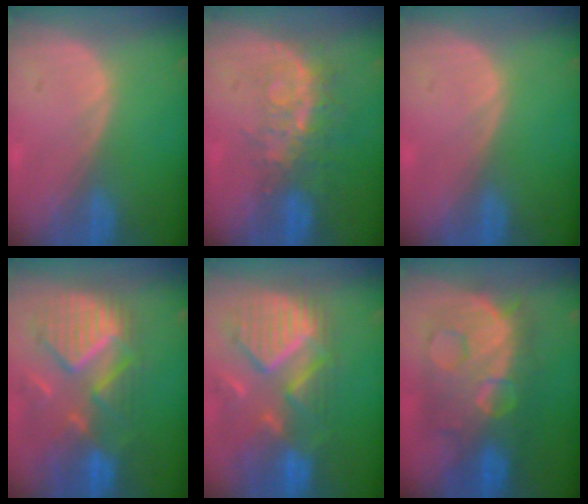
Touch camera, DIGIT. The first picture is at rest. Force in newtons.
{"total": 8.5, "press": 7.0, "slide": 4.7}
{"total": 0.0}
{"total": 11.6, "press": 10.2, "slide": 5.5}
{"total": 12.2, "press": 10.5, "slide": 6.2}
{"total": 12.2, "press": 12.1, "slide": 1.3}